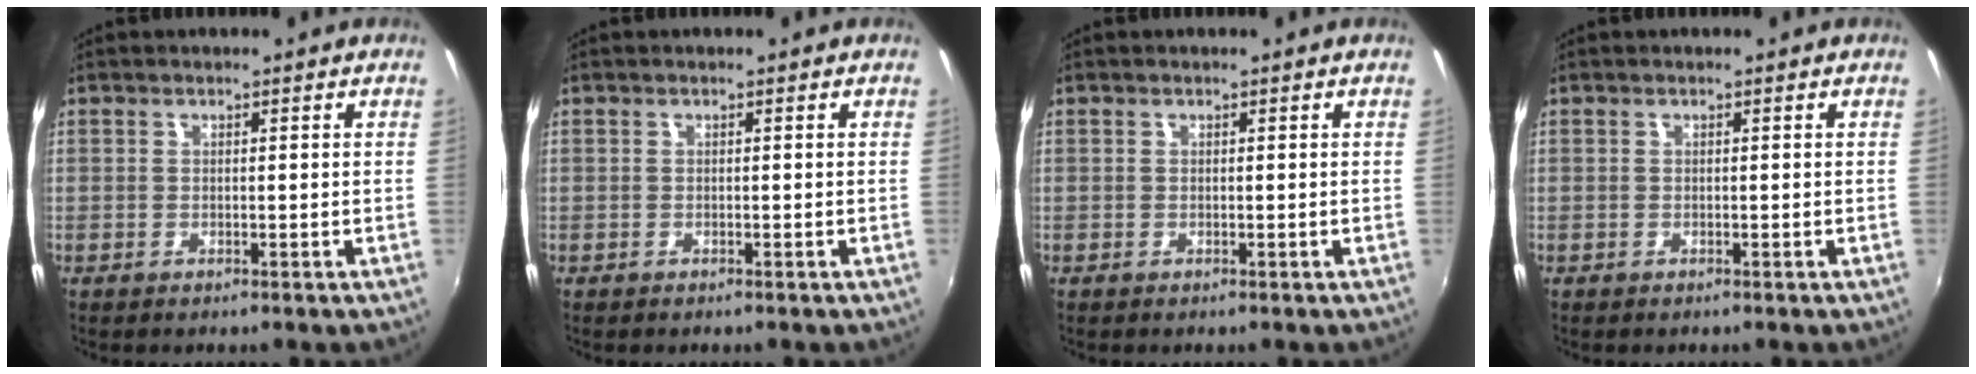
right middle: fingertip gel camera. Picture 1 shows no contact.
{"total": 0.0}
{"total": 0.0}
{"total": 0.0}